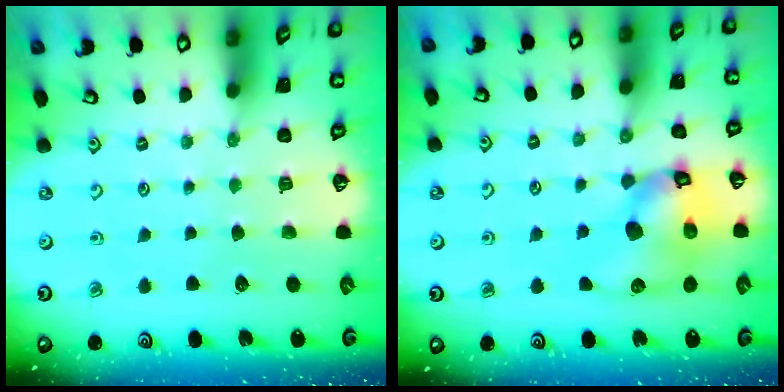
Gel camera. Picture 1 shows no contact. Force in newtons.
{"total": 14.6, "press": 14.5, "slide": 2.2}